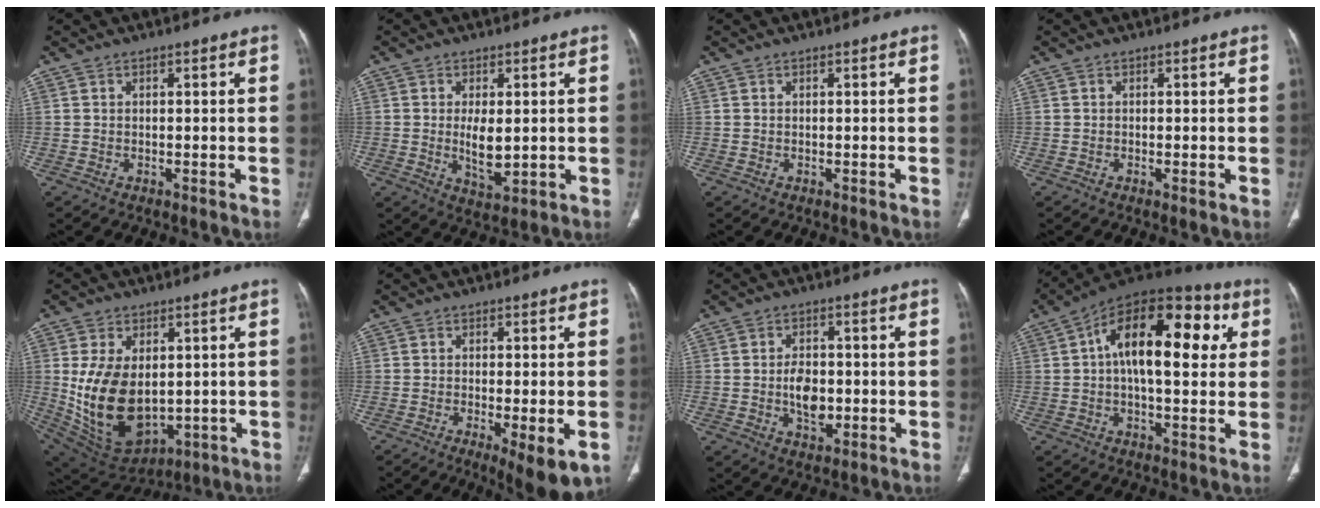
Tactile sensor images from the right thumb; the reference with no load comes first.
{"total": 6.1, "force": [0.1, 2.9, 5.4], "torque": [-0.086, -0.014, 0.010]}
{"total": 0.0}
{"total": 0.7, "force": [-0.2, 0.1, 0.6], "torque": [-0.017, -0.003, -0.003]}
{"total": 17.6, "force": [0.3, 11.3, 13.5], "torque": [-0.231, -0.014, 0.042]}
{"total": 8.7, "force": [-3.4, 2.4, 7.6], "torque": [-0.108, -0.014, -0.047]}
{"total": 6.1, "force": [-0.8, 3.9, 4.6], "torque": [-0.064, -0.001, -0.011]}
{"total": 20.8, "force": [4.2, 10.3, 17.6], "torque": [-0.241, 0.027, 0.047]}